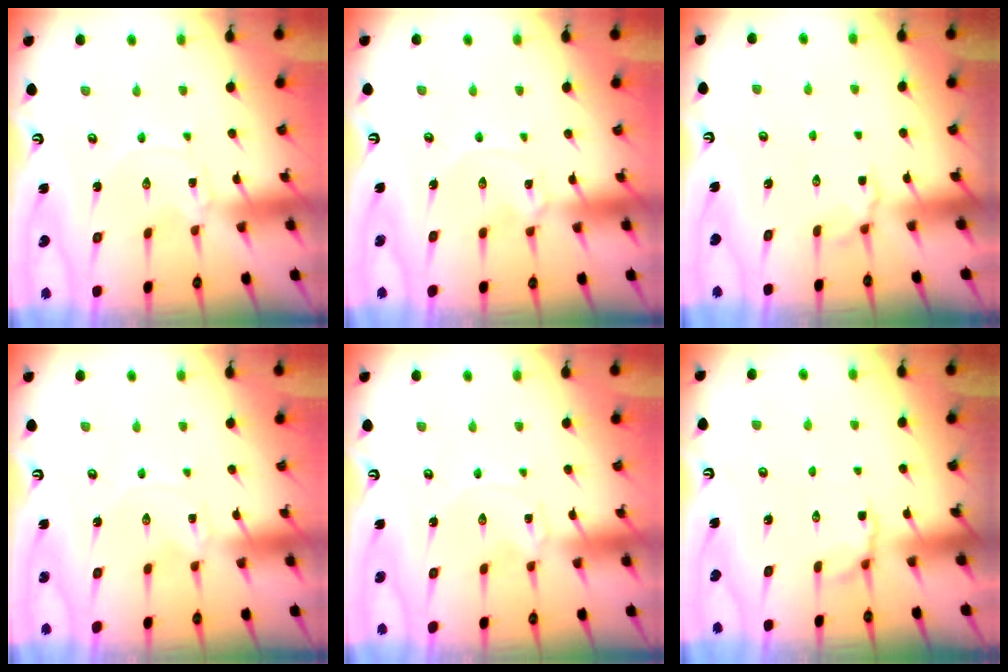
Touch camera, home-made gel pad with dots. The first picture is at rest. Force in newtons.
{"total": 1.5, "press": 1.5, "slide": 0.0}
{"total": 5.6, "press": 5.2, "slide": 2.0}
{"total": 0.0}
{"total": 0.0}
{"total": 3.5, "press": 3.2, "slide": 1.5}